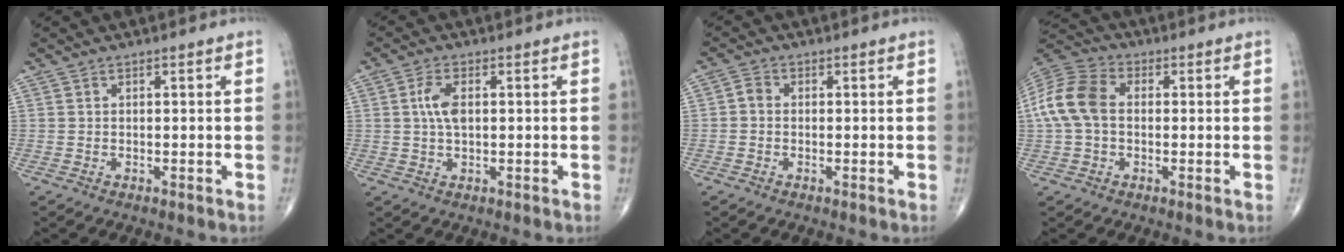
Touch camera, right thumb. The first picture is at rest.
{"total": 4.4, "force": [0.7, 2.1, 3.8], "torque": [-0.083, 0.001, 0.011]}
{"total": 1.8, "force": [-0.2, 1.4, 1.1], "torque": [-0.013, 0.003, -0.011]}
{"total": 11.3, "force": [0.3, 7.8, 8.2], "torque": [-0.176, 0.030, -0.003]}